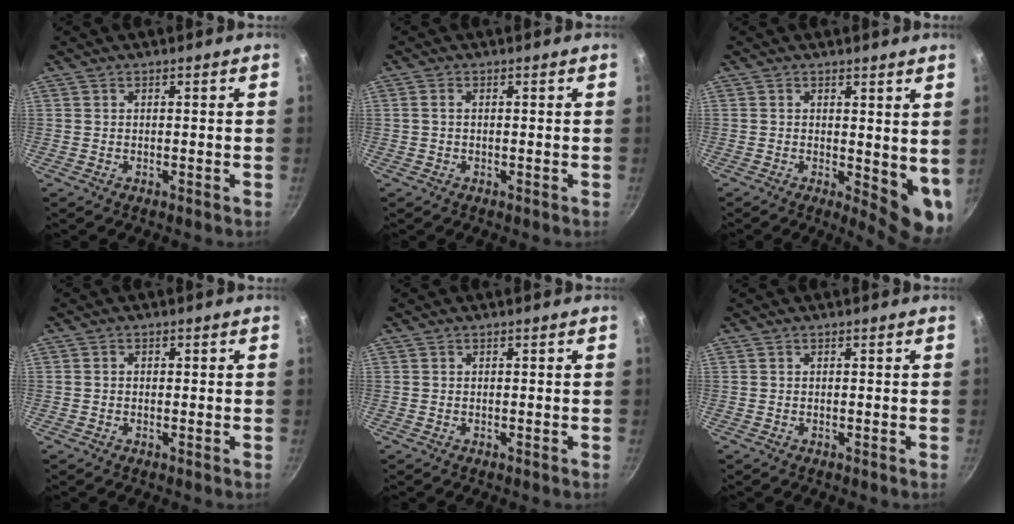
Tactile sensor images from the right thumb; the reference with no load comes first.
{"total": 1.0, "force": [0.0, 0.6, 0.8], "torque": [-0.018, 0.005, 0.000]}
{"total": 7.7, "force": [1.0, 3.5, 6.8], "torque": [-0.071, -0.021, 0.016]}
{"total": 0.7, "force": [0.0, 0.6, 0.4], "torque": [-0.006, 0.005, -0.001]}
{"total": 0.0}
{"total": 0.0}